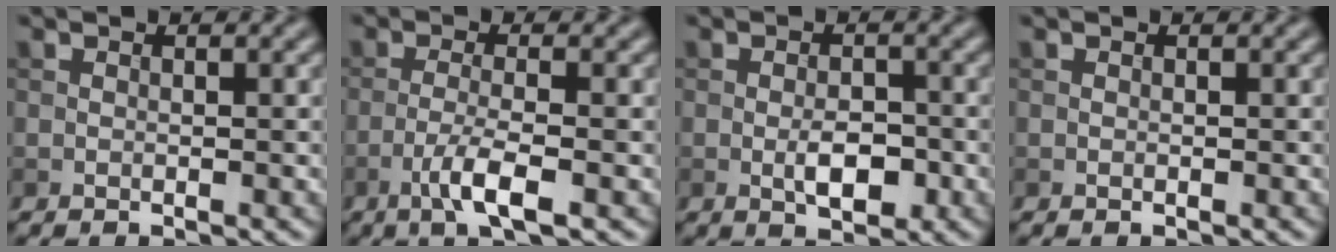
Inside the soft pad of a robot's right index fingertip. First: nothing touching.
{"total": 3.6, "force": [-1.7, 0.6, 3.1], "torque": [-0.061, 0.006, -0.038]}
{"total": 3.2, "force": [-0.9, 1.5, 2.7], "torque": [-0.044, -0.002, -0.015]}
{"total": 0.0}